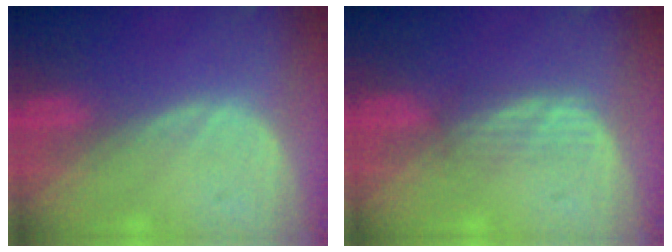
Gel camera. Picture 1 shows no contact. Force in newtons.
{"total": 2.4, "press": 2.3, "slide": 0.6}